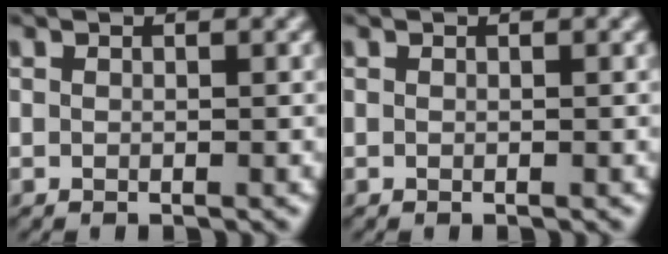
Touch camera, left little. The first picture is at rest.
{"total": 0.0}